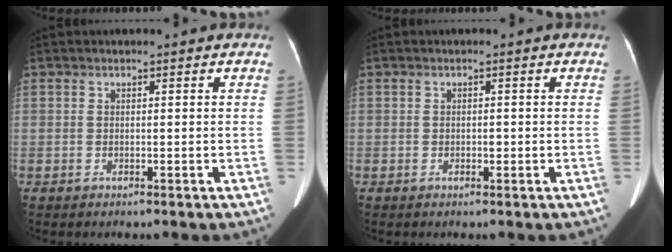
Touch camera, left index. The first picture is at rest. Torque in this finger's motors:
{"motor_torque": [-0.10, 0.01, -0.07, -0.01]}